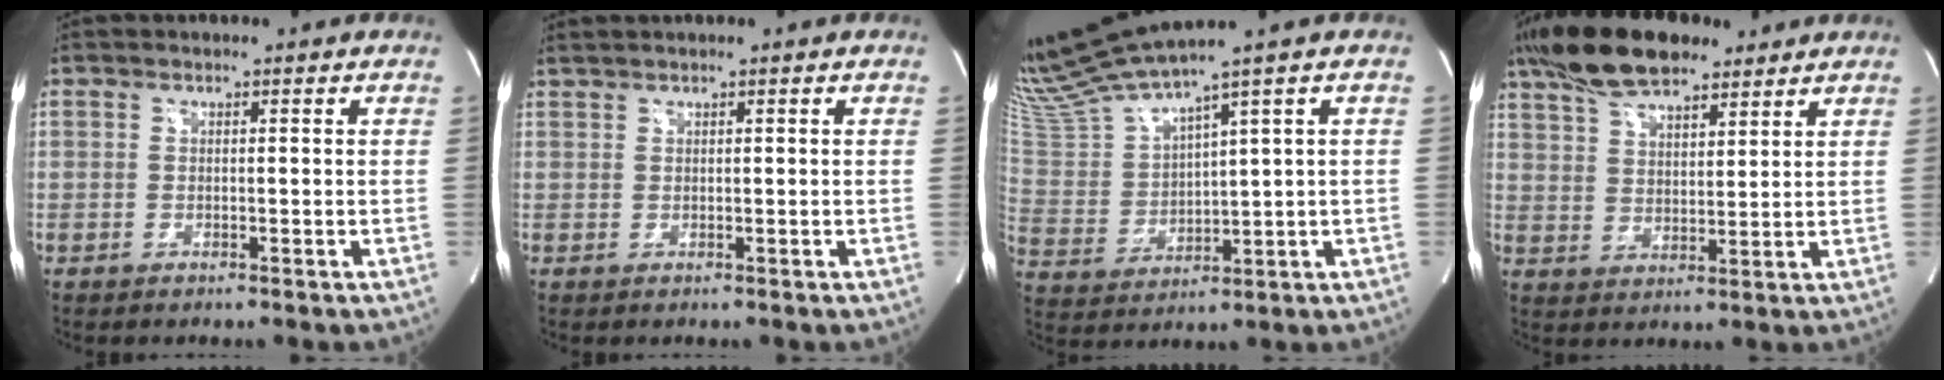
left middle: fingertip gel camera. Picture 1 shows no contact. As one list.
[{"total": 1.1, "force": [1.0, -0.1, 0.4], "torque": [-0.009, 0.010, 0.025]}, {"total": 11.1, "force": [9.7, -1.4, 5.2], "torque": [-0.115, -0.004, 0.202]}, {"total": 13.0, "force": [9.9, 4.4, 7.1], "torque": [-0.143, 0.025, 0.179]}]